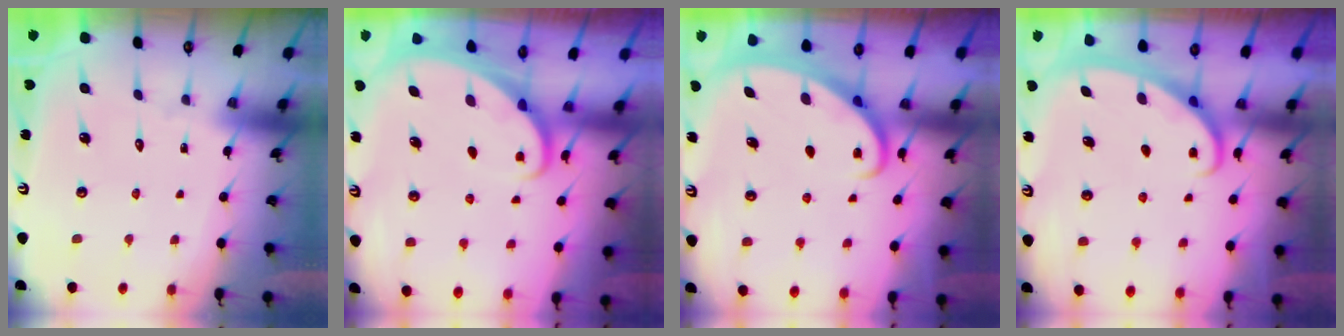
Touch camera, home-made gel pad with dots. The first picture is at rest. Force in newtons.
{"total": 2.7, "press": 2.7, "slide": 0.4}
{"total": 2.4, "press": 2.3, "slide": 0.3}
{"total": 2.8, "press": 2.8, "slide": 0.4}